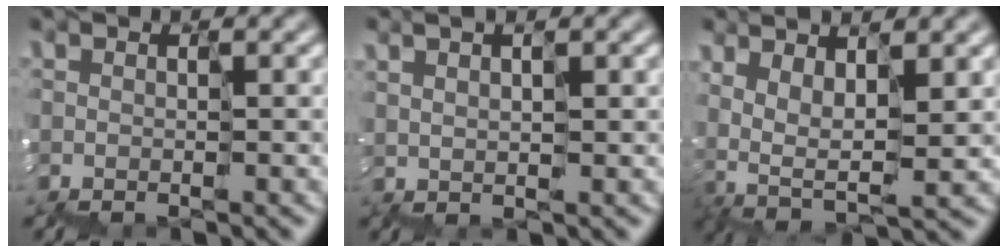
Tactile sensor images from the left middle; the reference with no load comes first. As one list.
[{"total": 2.0, "force": [0.8, -1.3, -1.3], "torque": [0.022, 0.003, 0.020]}, {"total": 1.9, "force": [0.5, 0.8, 1.7], "torque": [-0.045, -0.001, 0.014]}]